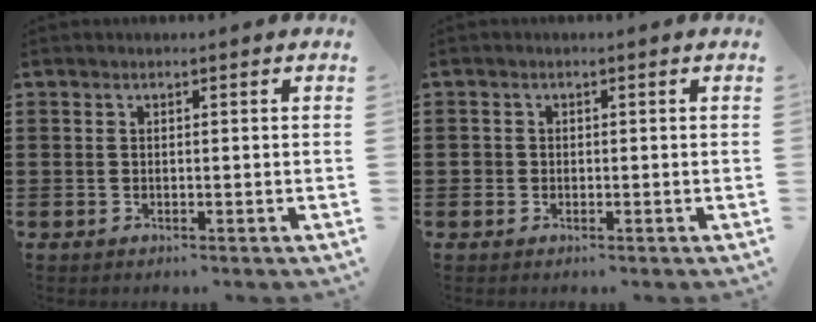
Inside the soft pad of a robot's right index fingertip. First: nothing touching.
{"total": 0.9, "force": [-0.2, 0.9, 0.2], "torque": [-0.005, 0.004, -0.005]}